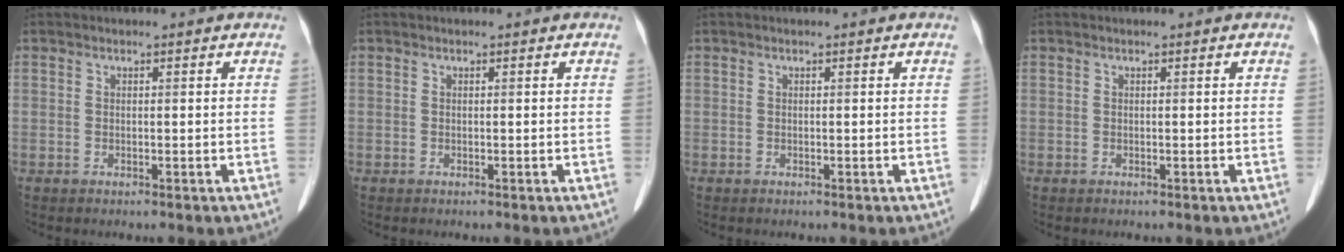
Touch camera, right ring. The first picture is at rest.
{"total": 0.0}
{"total": 0.0}
{"total": 0.0}